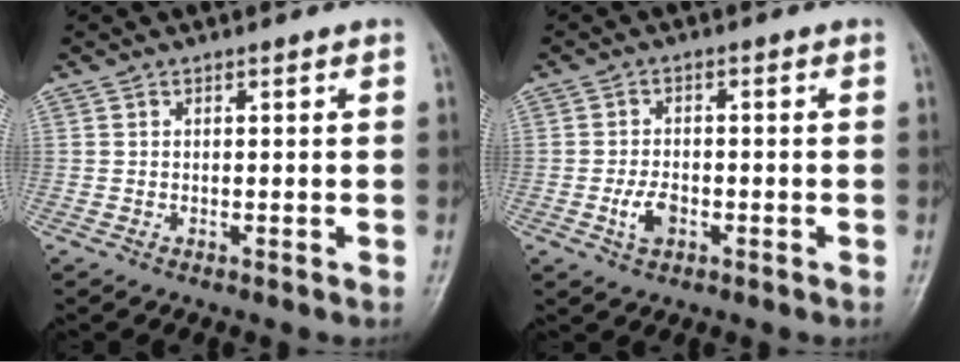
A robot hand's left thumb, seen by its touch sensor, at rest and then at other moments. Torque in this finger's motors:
{"motor_torque": [-0.09, 0.16, 0.56, 0.06, 0.02]}